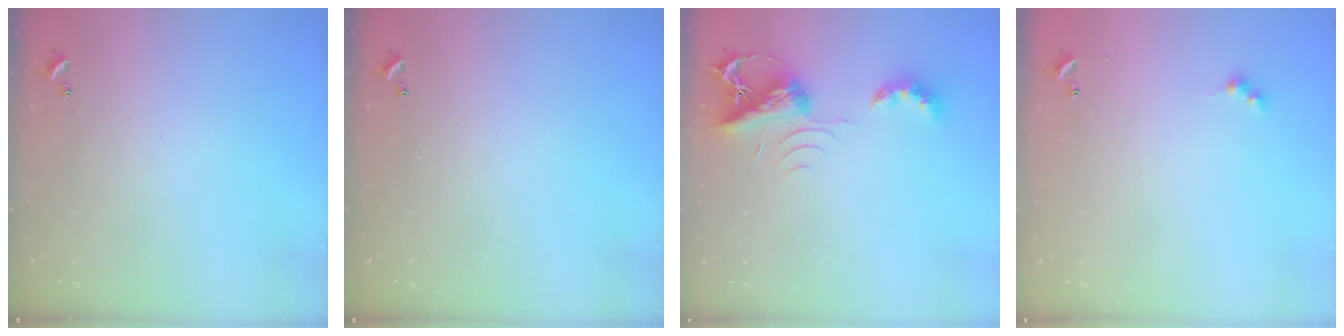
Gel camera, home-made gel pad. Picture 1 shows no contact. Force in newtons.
{"total": 0.0}
{"total": 7.1, "press": 7.0, "slide": 0.7}
{"total": 2.6, "press": 2.6, "slide": 0.5}